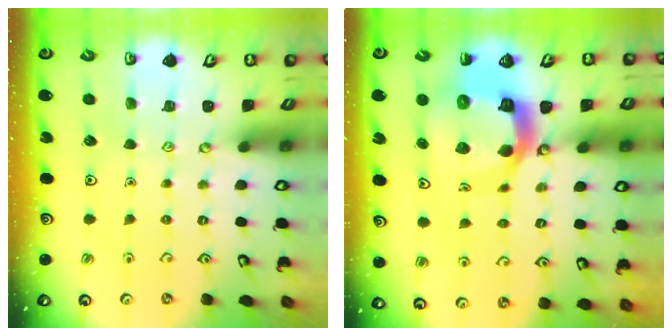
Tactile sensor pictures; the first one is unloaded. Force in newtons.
{"total": 12.9, "press": 12.8, "slide": 1.6}